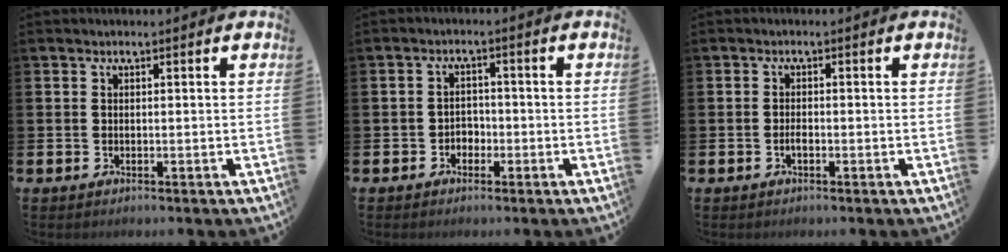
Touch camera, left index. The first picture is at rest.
{"total": 2.1, "force": [-1.4, 1.5, 0.4], "torque": [-0.011, 0.005, -0.032]}
{"total": 1.2, "force": [-0.7, 0.4, 0.9], "torque": [-0.017, -0.002, -0.013]}